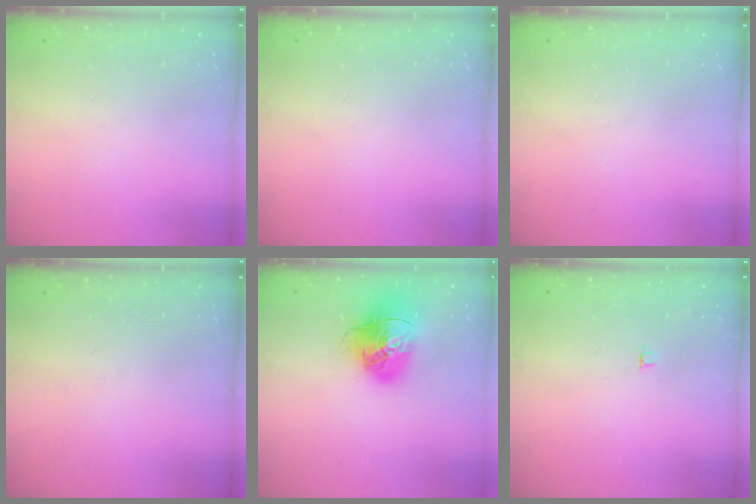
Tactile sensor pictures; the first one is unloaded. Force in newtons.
{"total": 0.0}
{"total": 0.0}
{"total": 0.0}
{"total": 17.5, "press": 17.3, "slide": 2.6}
{"total": 3.4, "press": 3.4, "slide": 0.3}